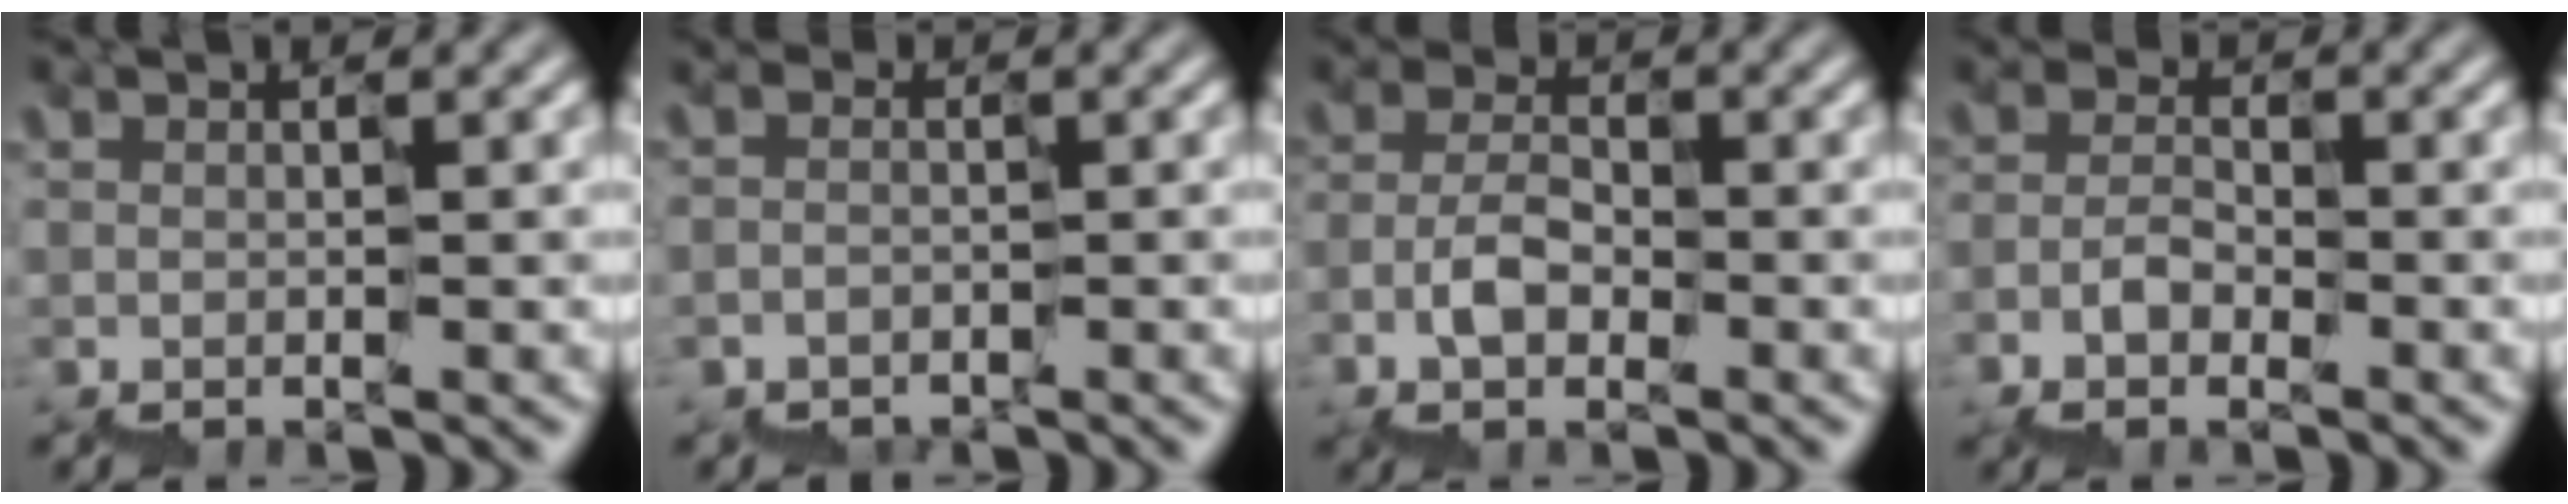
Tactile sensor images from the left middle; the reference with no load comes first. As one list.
[{"total": 2.0, "force": [-1.8, 0.3, -0.8], "torque": [0.003, 0.000, -0.026]}, {"total": 2.4, "force": [-1.5, 1.5, 1.2], "torque": [-0.025, 0.014, -0.025]}, {"total": 1.7, "force": [-1.4, 0.9, 0.4], "torque": [-0.013, 0.009, -0.024]}]